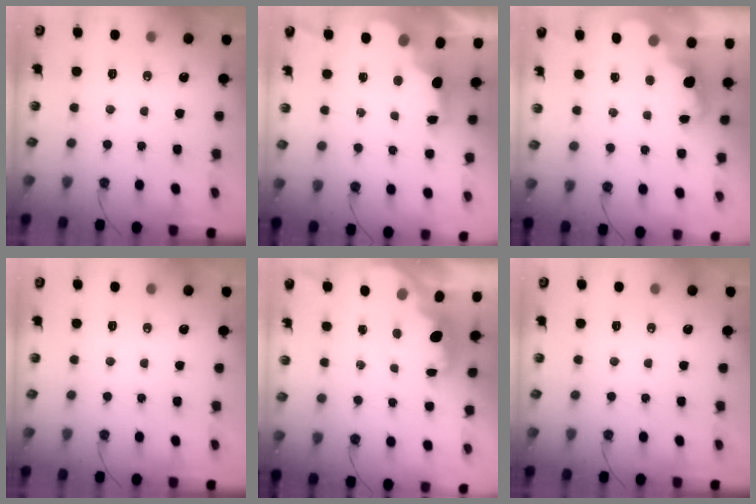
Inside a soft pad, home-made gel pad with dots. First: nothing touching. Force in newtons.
{"total": 2.9, "press": 2.8, "slide": 0.9}
{"total": 2.3, "press": 2.3, "slide": 0.5}
{"total": 0.0}
{"total": 1.5, "press": 1.3, "slide": 0.7}
{"total": 0.0}